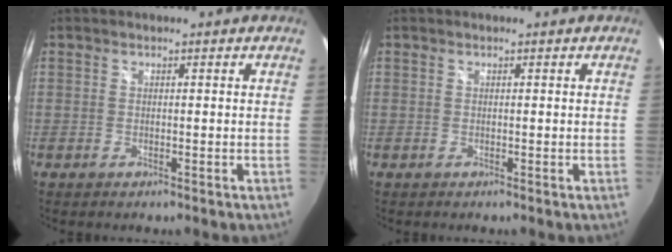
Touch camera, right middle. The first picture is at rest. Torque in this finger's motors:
{"motor_torque": [-0.01, -0.15, 0.02, -0.01]}